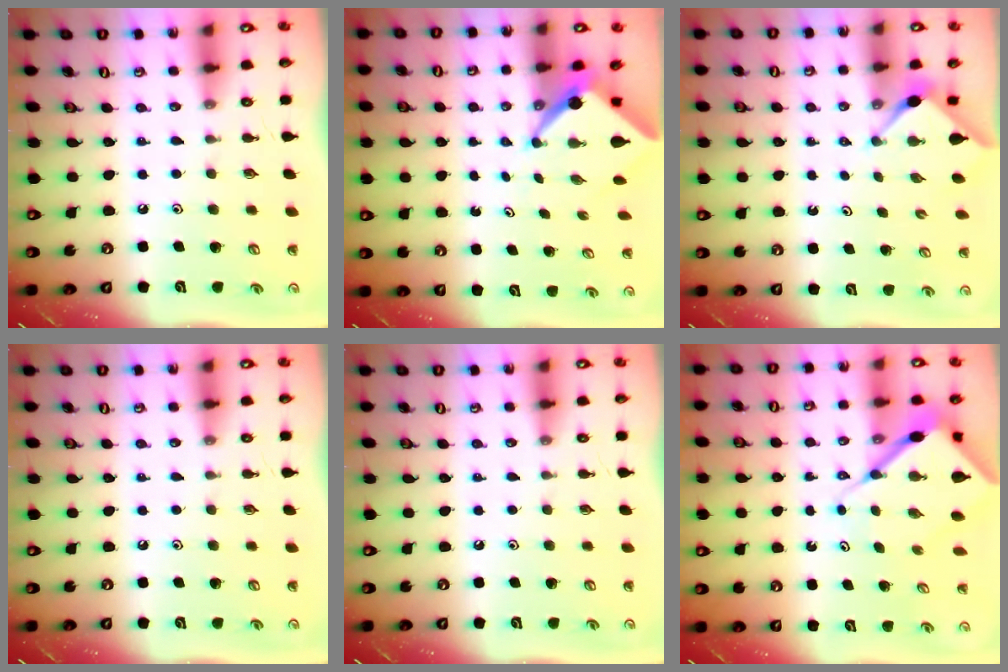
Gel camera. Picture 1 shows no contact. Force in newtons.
{"total": 4.5, "press": 4.4, "slide": 0.4}
{"total": 3.0, "press": 3.0, "slide": 0.3}
{"total": 0.0}
{"total": 0.0}
{"total": 9.4, "press": 9.3, "slide": 0.9}